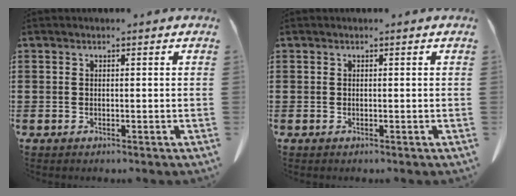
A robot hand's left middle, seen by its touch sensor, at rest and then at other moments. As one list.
[{"total": 0.0}]